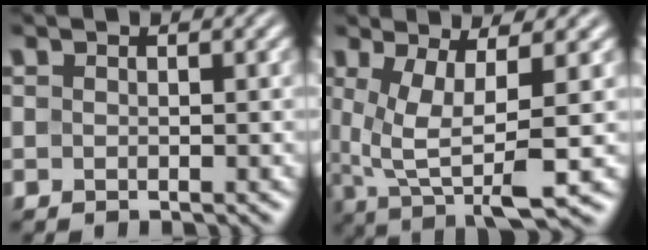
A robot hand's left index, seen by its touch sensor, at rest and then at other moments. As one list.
[{"total": 7.2, "force": [0.4, 2.0, 6.9], "torque": [-0.133, -0.006, 0.011]}]